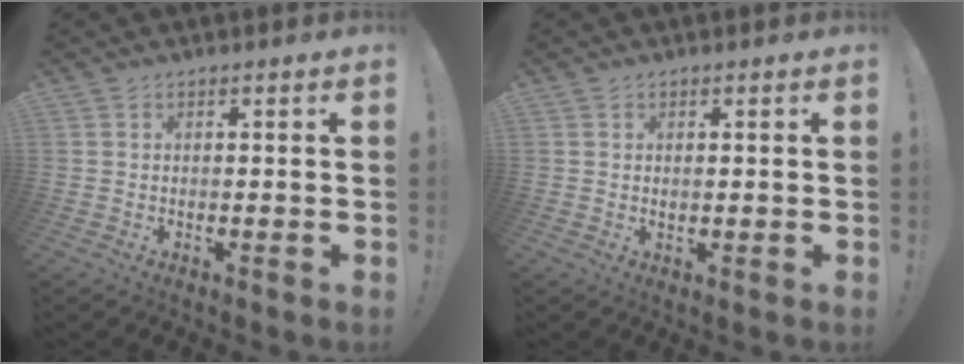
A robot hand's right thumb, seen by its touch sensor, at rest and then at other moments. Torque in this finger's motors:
{"motor_torque": [0.02, -0.16, -0.01, 0.17, -0.04]}